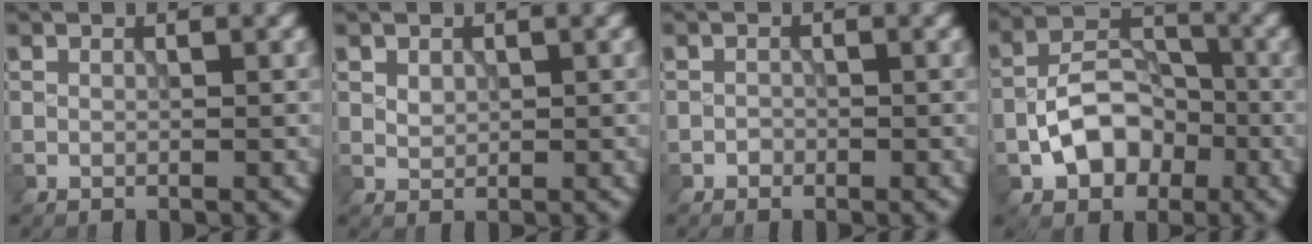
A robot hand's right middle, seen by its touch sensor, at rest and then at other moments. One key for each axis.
{"total": 1.0, "fx": 0.4, "fy": 0.8, "fz": 0.5, "tx": -0.010, "ty": -0.002, "tz": 0.010}
{"total": 0.6, "fx": -0.4, "fy": 0.5, "fz": 0.0, "tx": 0.003, "ty": -0.002, "tz": -0.007}
{"total": 6.1, "fx": -2.3, "fy": 4.2, "fz": 3.9, "tx": -0.059, "ty": 0.005, "tz": -0.043}